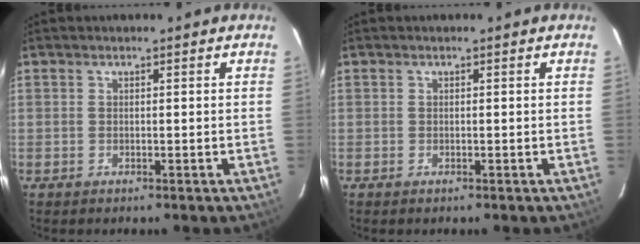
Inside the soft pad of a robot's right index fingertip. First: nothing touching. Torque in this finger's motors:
{"motor_torque": [0.09, -0.15, 0.00, 0.01]}